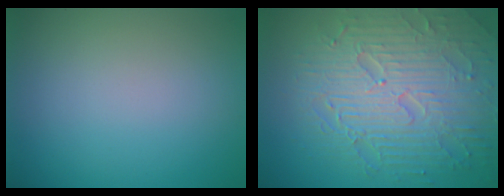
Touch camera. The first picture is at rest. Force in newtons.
{"total": 9.1, "press": 6.3, "slide": 6.5}